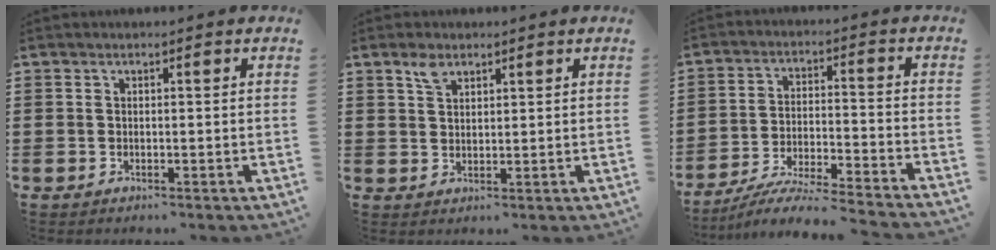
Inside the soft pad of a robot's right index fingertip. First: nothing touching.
{"total": 2.8, "force": [1.9, 1.4, 1.5], "torque": [-0.027, -0.001, 0.033]}
{"total": 5.9, "force": [-5.6, -0.6, 1.8], "torque": [-0.040, -0.014, -0.114]}